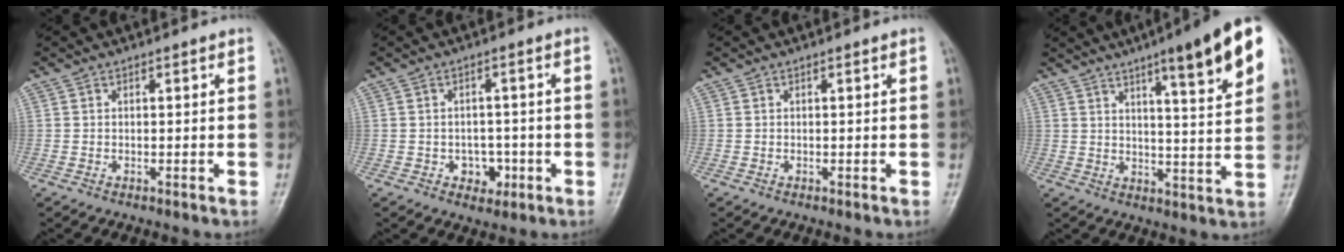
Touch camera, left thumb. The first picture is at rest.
{"total": 4.2, "force": [-1.4, 3.3, 2.1], "torque": [-0.002, 0.010, -0.016]}
{"total": 0.0}
{"total": 16.0, "force": [8.2, 2.4, 13.5], "torque": [-0.168, -0.029, 0.109]}